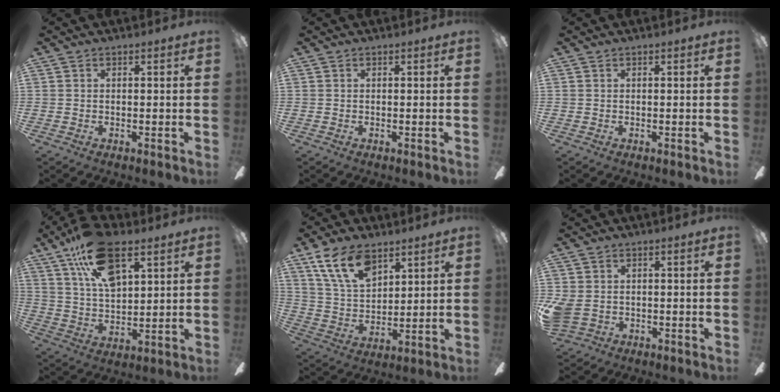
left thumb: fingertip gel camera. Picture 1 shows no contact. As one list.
[{"total": 0.0}, {"total": 0.0}, {"total": 17.4, "force": [10.2, 8.6, 11.1], "torque": [-0.189, -0.030, 0.180]}, {"total": 14.0, "force": [9.0, 7.4, 7.7], "torque": [-0.150, -0.026, 0.172]}, {"total": 4.7, "force": [-0.2, 3.8, 2.8], "torque": [-0.076, 0.001, -0.004]}]